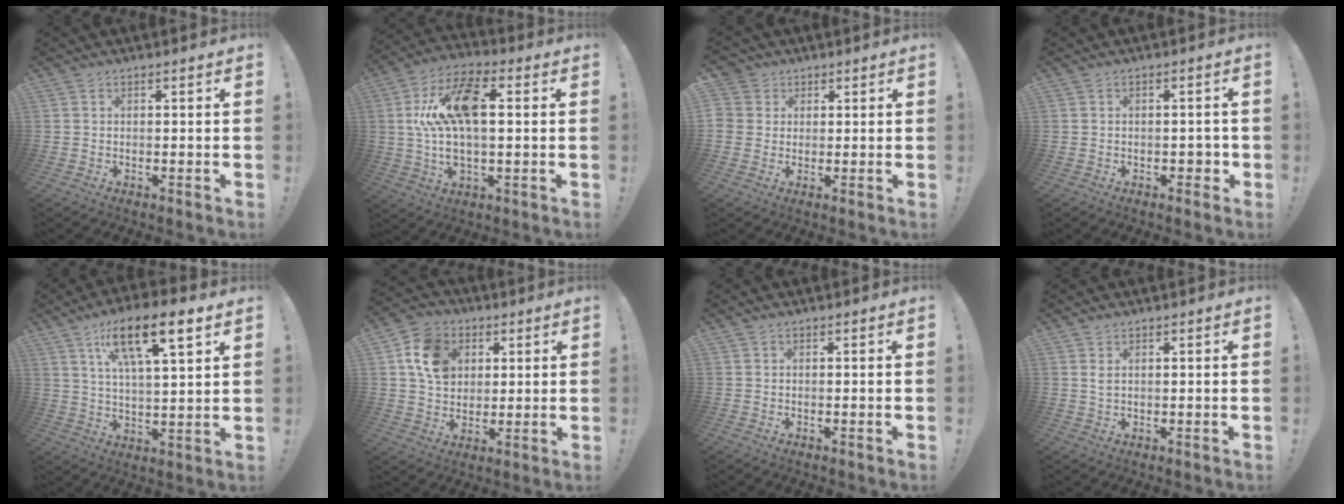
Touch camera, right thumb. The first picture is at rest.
{"total": 16.8, "force": [3.2, 8.3, 14.2], "torque": [-0.238, -0.003, 0.052]}
{"total": 4.6, "force": [1.2, 4.4, 0.9], "torque": [-0.019, -0.005, 0.020]}
{"total": 2.6, "force": [-0.8, 1.9, 1.5], "torque": [-0.014, 0.005, -0.014]}
{"total": 16.1, "force": [8.4, 4.6, 12.9], "torque": [-0.209, -0.029, 0.131]}
{"total": 12.7, "force": [4.2, 10.3, 6.2], "torque": [-0.092, -0.001, 0.086]}
{"total": 0.0}
{"total": 1.7, "force": [0.9, 0.8, 1.2], "torque": [-0.016, -0.003, 0.014]}